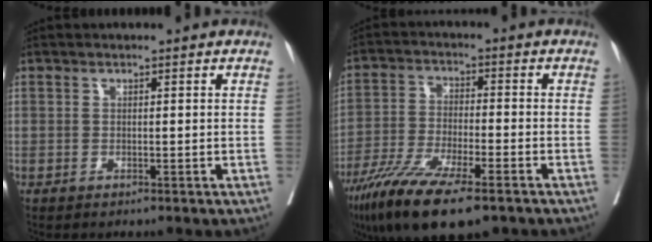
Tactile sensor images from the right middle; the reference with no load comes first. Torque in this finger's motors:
{"motor_torque": [1.30, -0.83, 0.38, 0.21]}